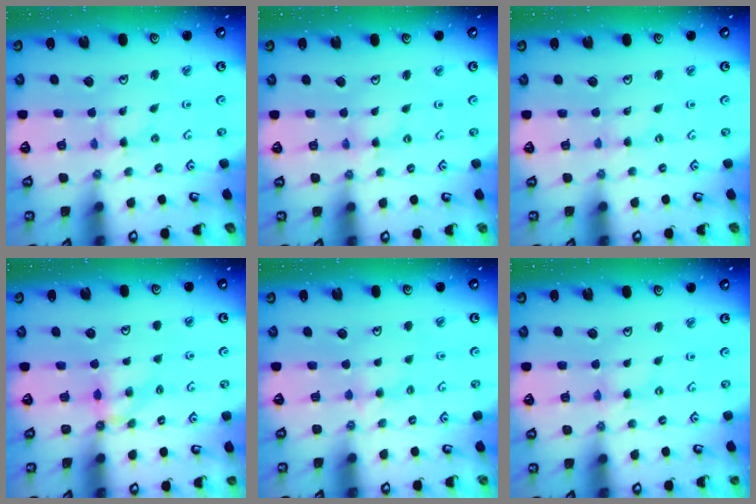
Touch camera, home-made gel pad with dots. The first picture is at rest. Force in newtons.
{"total": 0.9, "press": 0.9, "slide": 0.3}
{"total": 0.0}
{"total": 5.3, "press": 5.2, "slide": 0.6}
{"total": 3.0, "press": 2.9, "slide": 0.5}
{"total": 1.4, "press": 1.4, "slide": 0.2}